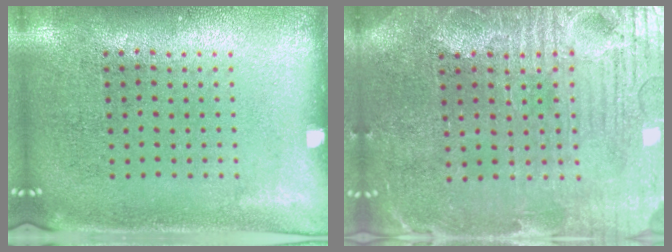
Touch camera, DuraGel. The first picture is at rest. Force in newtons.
{"total": 4.0, "press": 3.8, "slide": 1.4}